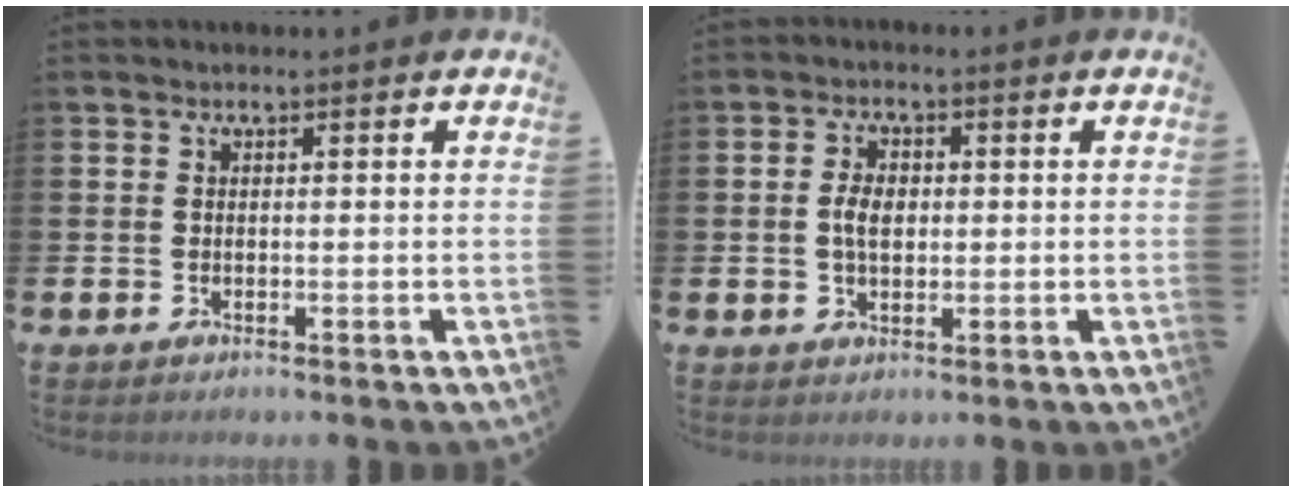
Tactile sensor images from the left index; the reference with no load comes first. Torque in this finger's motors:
{"motor_torque": [0.85, -0.11, 0.13, 0.07]}